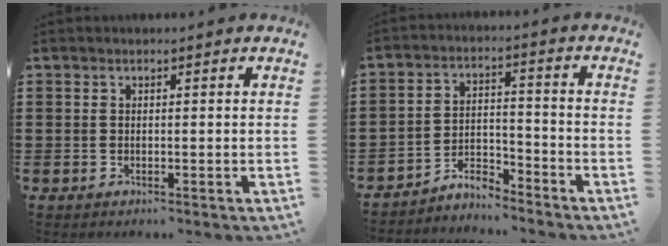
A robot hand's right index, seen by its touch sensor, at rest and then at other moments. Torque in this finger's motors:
{"motor_torque": [0.04, 0.04, 0.01, -0.01]}